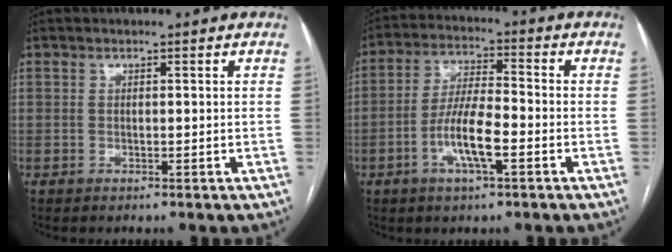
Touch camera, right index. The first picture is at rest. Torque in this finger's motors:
{"motor_torque": [0.32, -0.09, 0.18, 0.15]}